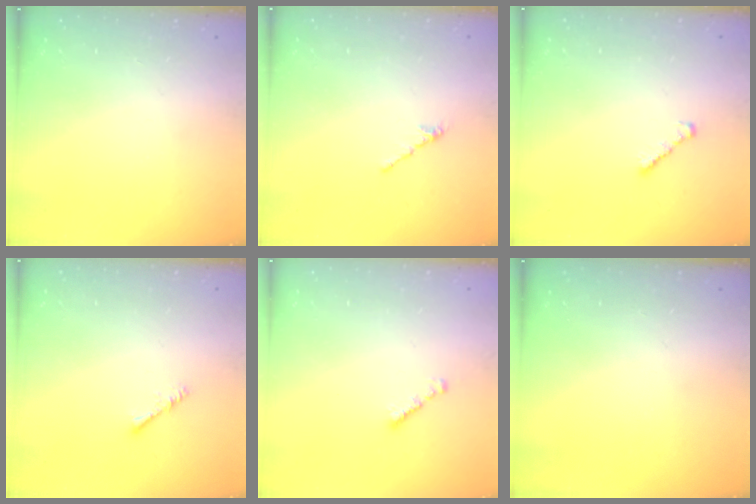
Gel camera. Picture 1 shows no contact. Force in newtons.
{"total": 1.7, "press": 1.6, "slide": 0.5}
{"total": 2.4, "press": 2.3, "slide": 0.6}
{"total": 2.3, "press": 2.3, "slide": 0.4}
{"total": 1.0, "press": 0.8, "slide": 0.5}
{"total": 0.0}